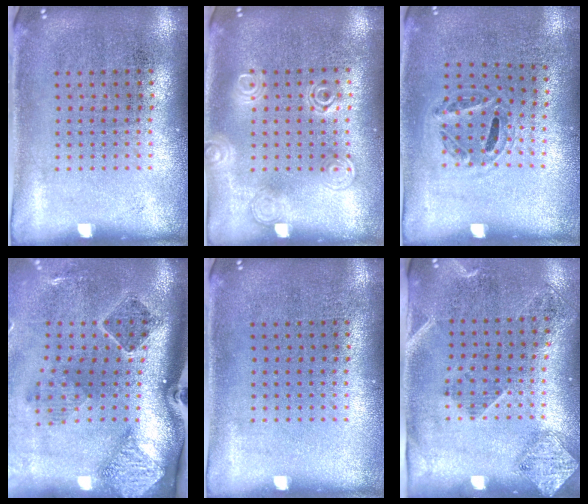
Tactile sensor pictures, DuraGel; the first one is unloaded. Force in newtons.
{"total": 1.0, "press": 1.0, "slide": 0.1}
{"total": 1.1, "press": 0.7, "slide": 0.9}
{"total": 2.3, "press": 1.7, "slide": 1.5}
{"total": 0.0}
{"total": 1.7, "press": 1.3, "slide": 1.1}